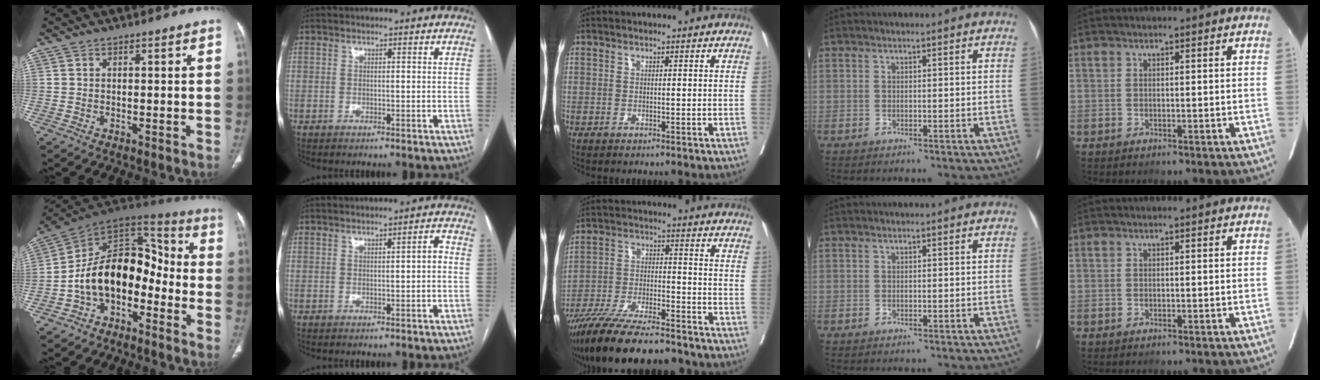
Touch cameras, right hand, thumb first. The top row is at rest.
{"thumb": {"total": 16.3, "force": [-5.2, 10.7, 11.1], "torque": [-0.147, 0.094, -0.098]}, "index": {"total": 1.4, "force": [-0.1, 0.3, 1.4], "torque": [-0.016, 0.004, -0.002]}, "middle": {"total": 18.4, "force": [-15.9, 3.1, 8.7], "torque": [-0.162, -0.018, -0.261]}}